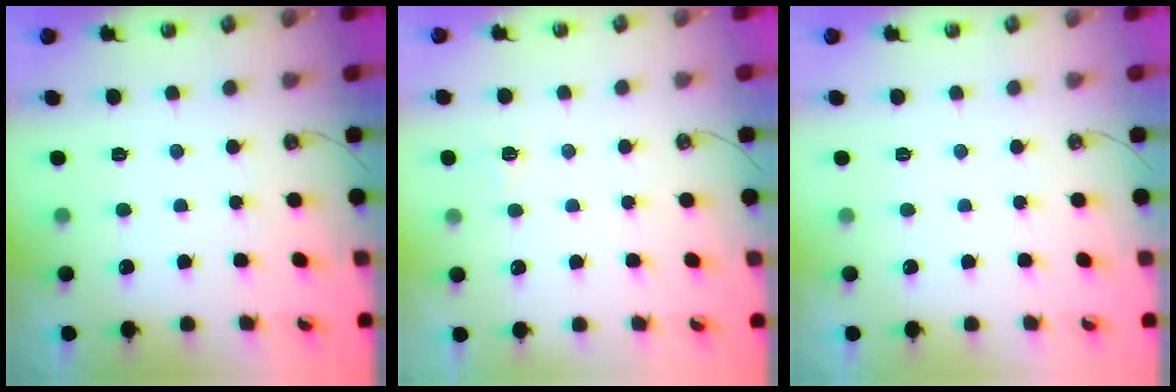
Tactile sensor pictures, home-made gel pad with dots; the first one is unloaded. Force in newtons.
{"total": 3.4, "press": 3.4, "slide": 0.4}
{"total": 0.0}